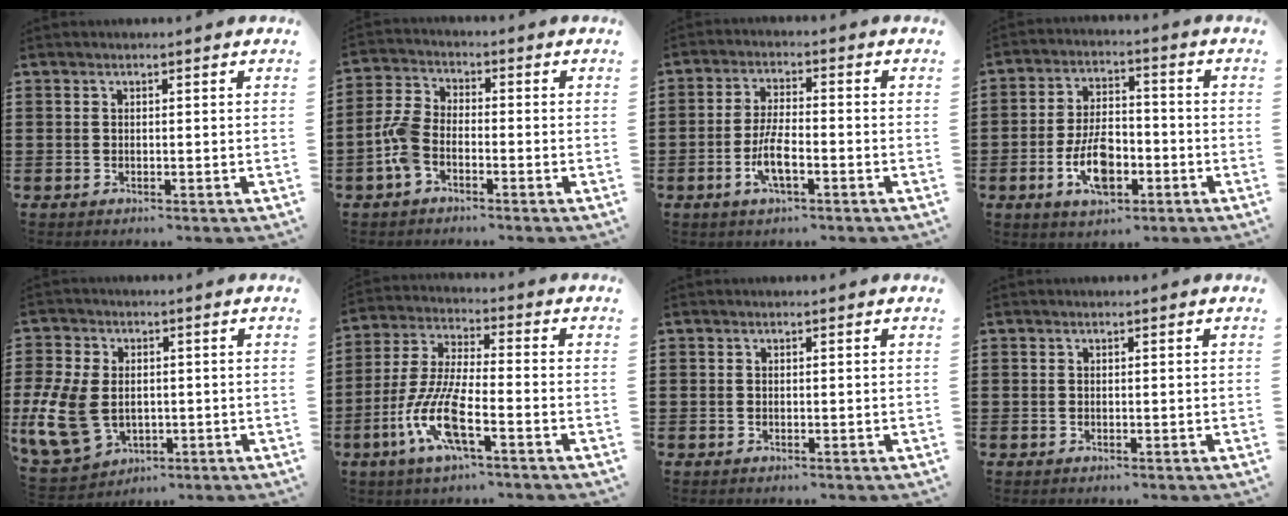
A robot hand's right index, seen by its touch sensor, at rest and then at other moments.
{"total": 5.5, "force": [-2.5, 3.1, 3.8], "torque": [-0.110, -0.001, -0.058]}
{"total": 5.6, "force": [-2.3, 1.6, 4.9], "torque": [-0.106, -0.005, -0.048]}
{"total": 8.2, "force": [-3.1, 4.2, 6.4], "torque": [-0.129, 0.000, -0.061]}
{"total": 10.4, "force": [-1.4, 7.3, 7.3], "torque": [-0.199, -0.003, -0.027]}
{"total": 10.0, "force": [-4.7, 2.2, 8.5], "torque": [-0.205, -0.015, -0.095]}
{"total": 0.0}
{"total": 0.0}